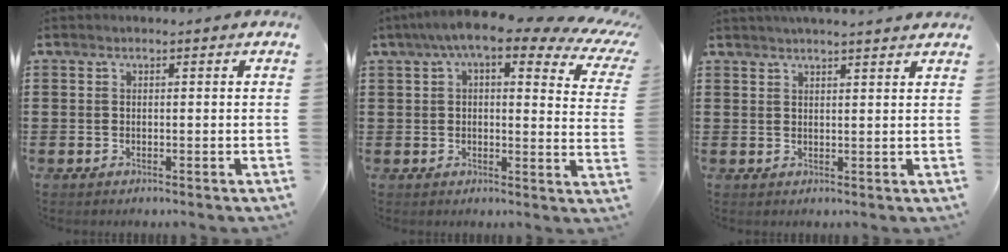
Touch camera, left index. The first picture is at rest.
{"total": 9.3, "force": [5.8, 2.2, 6.9], "torque": [-0.131, -0.015, 0.098]}
{"total": 2.4, "force": [2.3, -0.3, 0.4], "torque": [-0.015, -0.003, 0.044]}